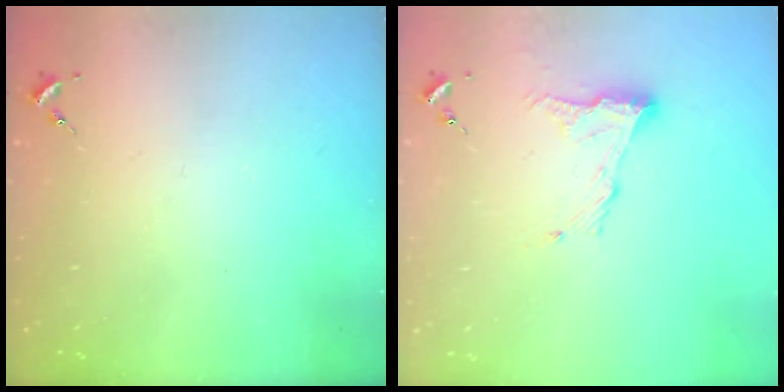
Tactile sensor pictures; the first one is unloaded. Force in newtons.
{"total": 10.9, "press": 10.9, "slide": 0.6}